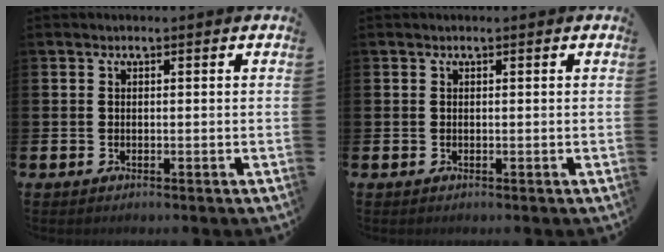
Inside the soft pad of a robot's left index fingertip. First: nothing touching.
{"total": 0.0}